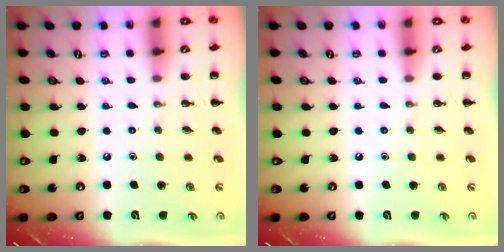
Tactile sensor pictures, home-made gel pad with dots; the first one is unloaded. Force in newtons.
{"total": 0.0}